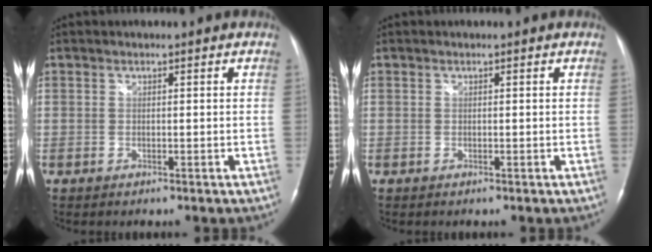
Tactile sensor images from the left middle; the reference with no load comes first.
{"total": 0.0}